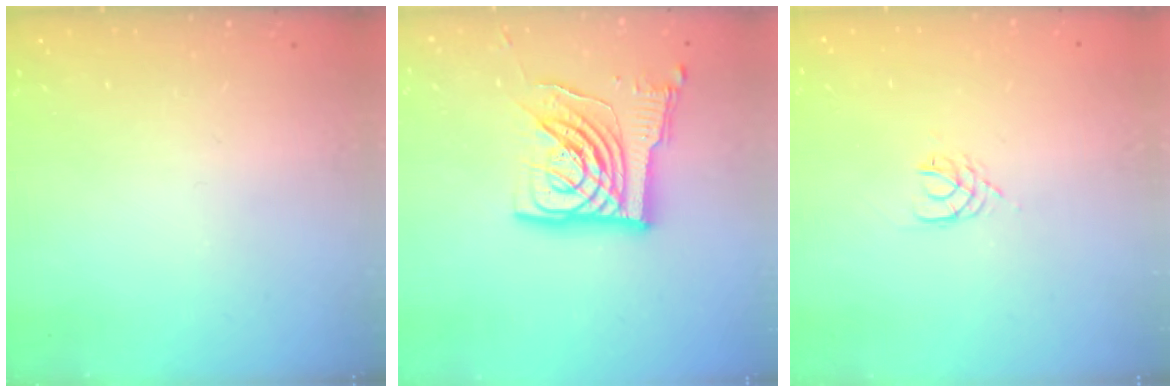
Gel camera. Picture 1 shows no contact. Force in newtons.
{"total": 16.6, "press": 16.4, "slide": 2.1}
{"total": 2.4, "press": 2.3, "slide": 0.4}